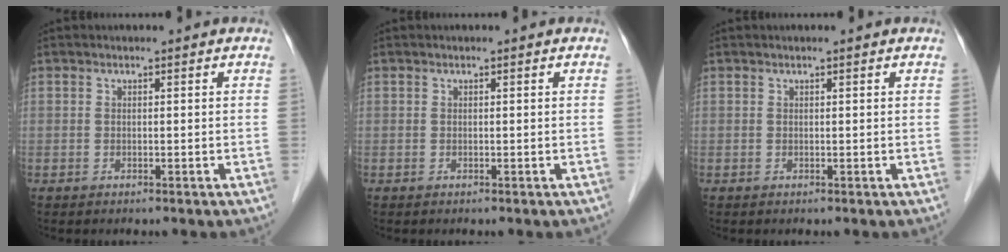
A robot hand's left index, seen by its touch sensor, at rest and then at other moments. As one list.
[{"total": 0.0}, {"total": 0.0}]